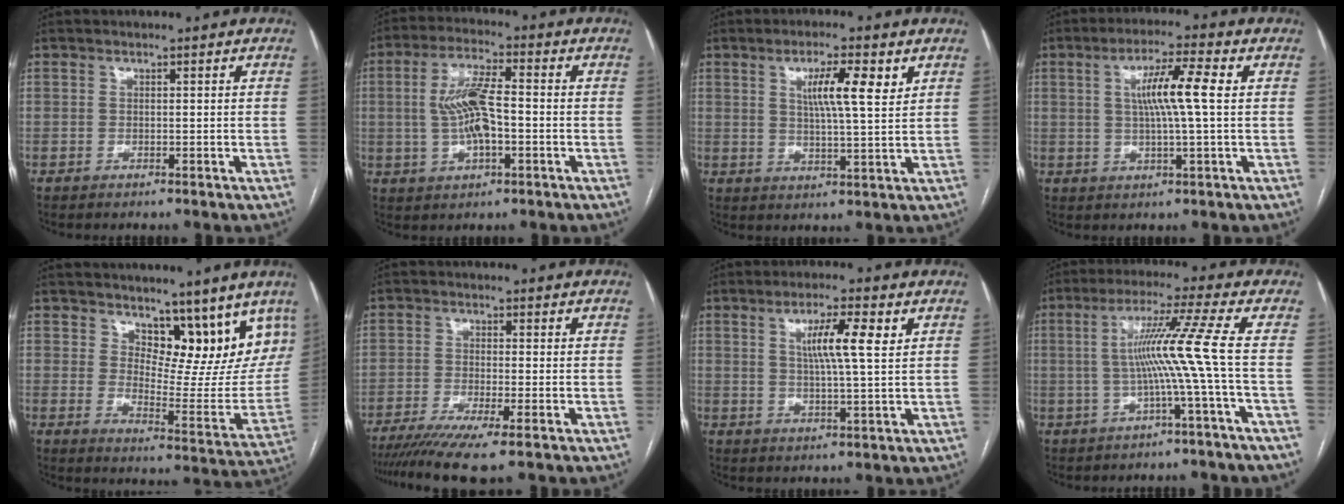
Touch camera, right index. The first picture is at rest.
{"total": 8.8, "force": [-0.5, 2.5, 8.4], "torque": [-0.170, 0.008, -0.009]}
{"total": 7.2, "force": [3.0, 0.9, 6.5], "torque": [-0.113, 0.004, 0.048]}
{"total": 7.9, "force": [1.4, 0.0, 7.7], "torque": [-0.137, 0.007, 0.023]}
{"total": 13.3, "force": [10.3, 5.6, 6.3], "torque": [-0.059, -0.026, 0.139]}
{"total": 7.8, "force": [-5.5, 0.0, 5.5], "torque": [-0.091, -0.016, -0.091]}
{"total": 7.1, "force": [2.4, 0.4, 6.6], "torque": [-0.118, 0.005, 0.041]}
{"total": 8.5, "force": [-0.8, -2.8, 8.0], "torque": [-0.148, 0.019, -0.006]}